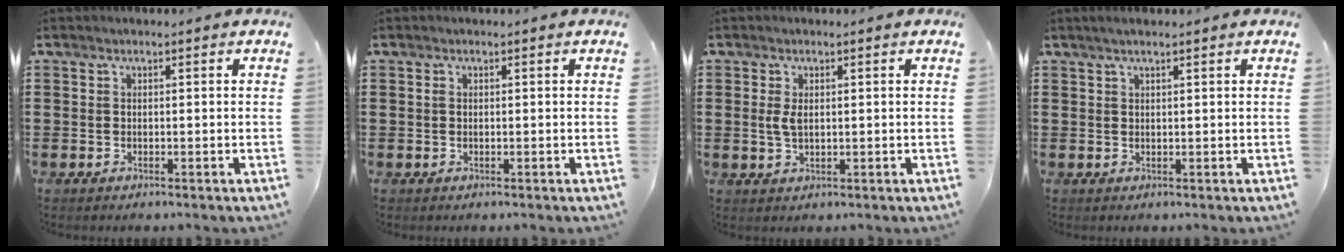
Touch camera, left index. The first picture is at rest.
{"total": 0.6, "force": [0.2, 0.2, 0.5], "torque": [-0.011, 0.000, 0.004]}
{"total": 2.2, "force": [0.3, 1.1, 1.9], "torque": [-0.047, 0.003, 0.003]}
{"total": 1.3, "force": [1.0, 0.0, 0.9], "torque": [-0.017, 0.002, 0.017]}